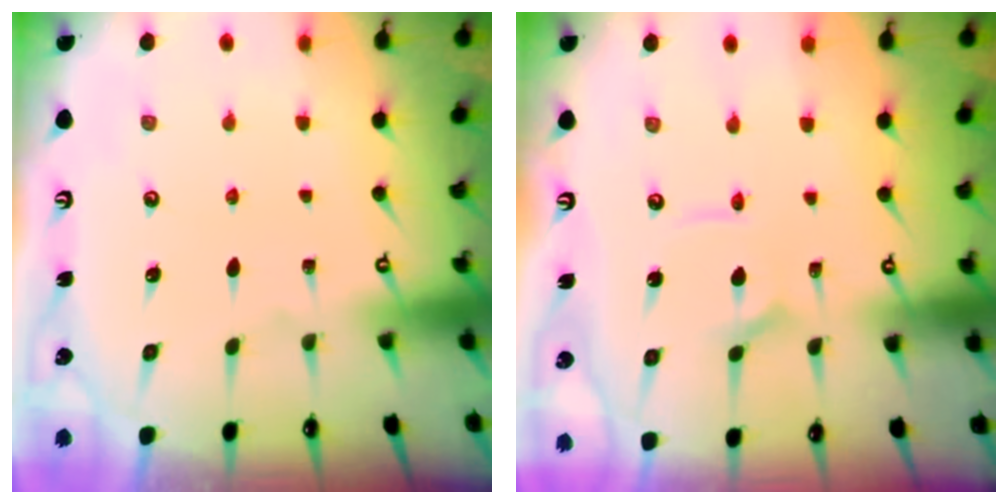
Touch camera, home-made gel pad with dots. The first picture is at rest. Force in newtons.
{"total": 3.0, "press": 3.0, "slide": 0.4}